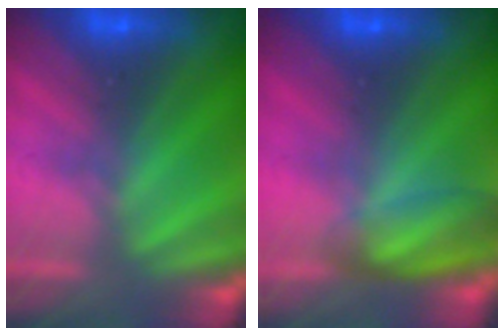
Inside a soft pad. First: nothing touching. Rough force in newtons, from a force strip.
{"total": 7.1}